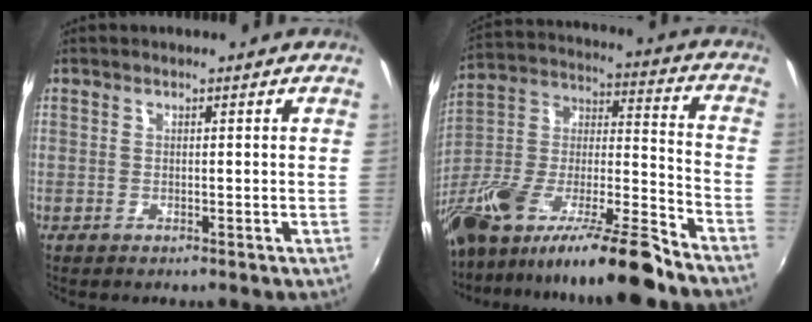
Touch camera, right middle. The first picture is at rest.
{"total": 24.4, "force": [-17.9, 3.0, 16.3], "torque": [-0.276, -0.026, -0.316]}